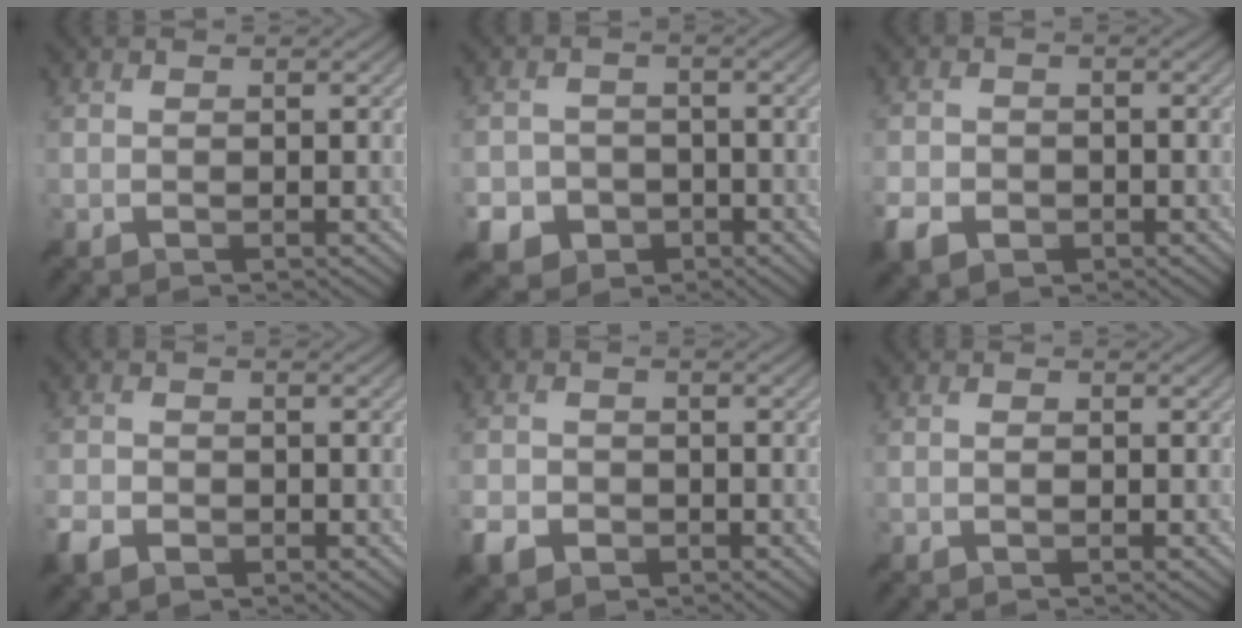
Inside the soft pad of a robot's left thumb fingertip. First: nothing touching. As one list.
[{"total": 6.8, "force": [-3.4, 5.7, 1.7], "torque": [-0.040, -0.022, -0.077]}, {"total": 4.6, "force": [-2.4, 3.2, 2.3], "torque": [-0.059, -0.010, -0.052]}, {"total": 3.8, "force": [-2.2, 2.4, 1.9], "torque": [-0.049, -0.010, -0.050]}, {"total": 4.1, "force": [-2.3, 2.8, 1.9], "torque": [-0.051, -0.009, -0.053]}, {"total": 0.7, "force": [-0.2, 0.3, 0.6], "torque": [-0.013, 0.001, -0.004]}]